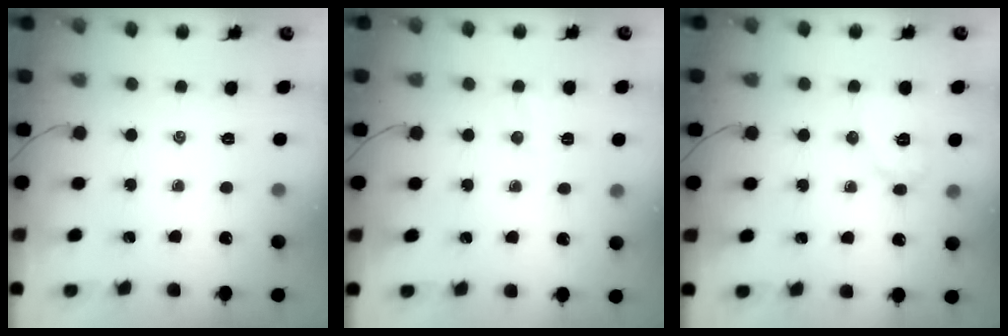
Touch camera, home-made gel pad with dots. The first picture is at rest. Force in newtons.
{"total": 4.7, "press": 4.6, "slide": 0.8}
{"total": 7.9, "press": 7.9, "slide": 0.3}